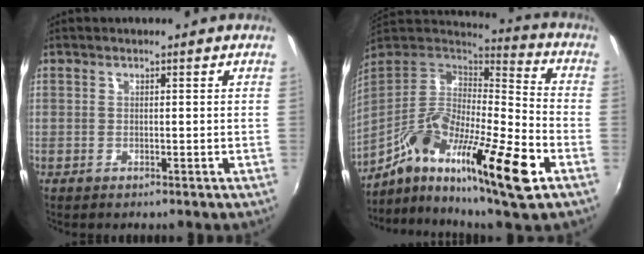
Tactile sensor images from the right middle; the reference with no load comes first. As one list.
[{"total": 22.6, "force": [-10.9, 4.6, 19.3], "torque": [-0.336, -0.025, -0.199]}]